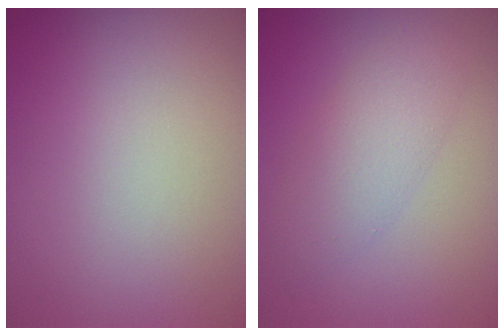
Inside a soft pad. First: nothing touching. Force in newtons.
{"total": 2.3, "press": 2.3, "slide": 0.2}